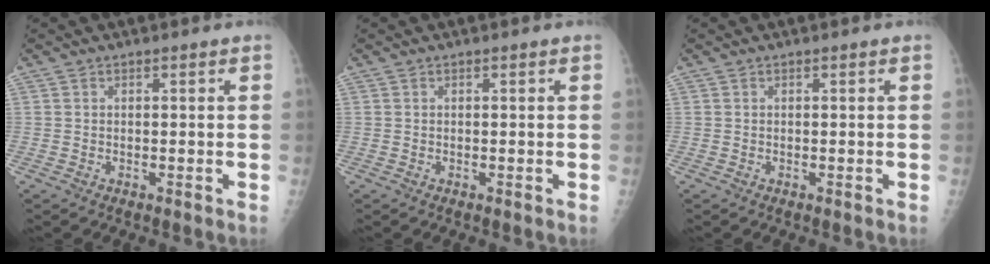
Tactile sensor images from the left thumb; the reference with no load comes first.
{"total": 0.0}
{"total": 0.0}